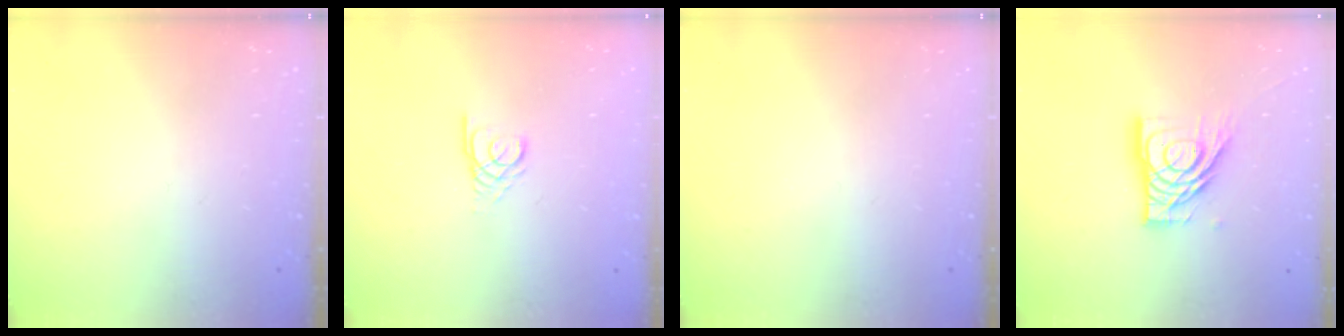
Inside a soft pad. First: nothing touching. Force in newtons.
{"total": 2.5, "press": 2.5, "slide": 0.2}
{"total": 0.0}
{"total": 14.2, "press": 14.1, "slide": 1.6}